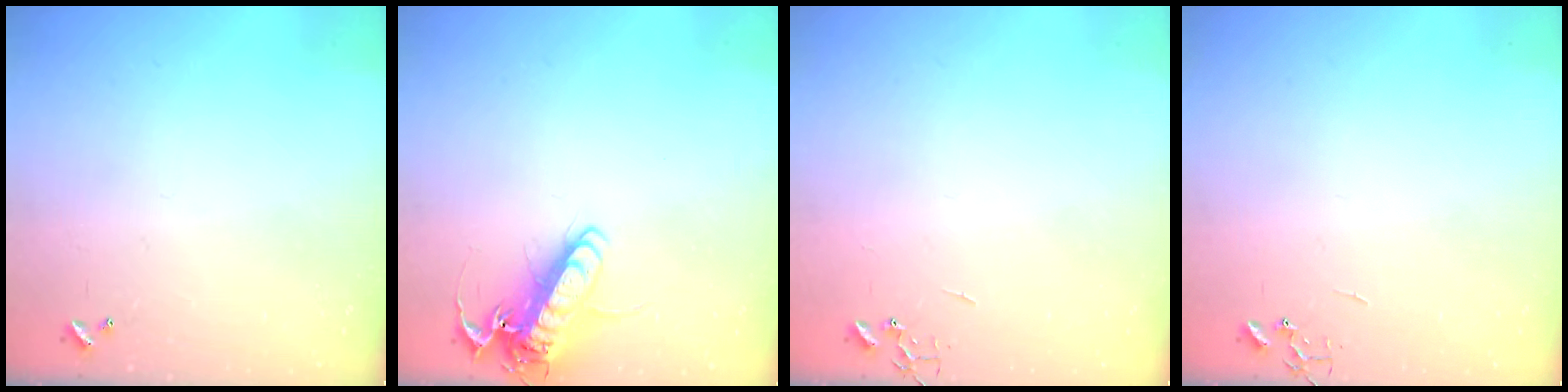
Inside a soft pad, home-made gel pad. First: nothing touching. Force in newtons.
{"total": 15.2, "press": 15.0, "slide": 2.4}
{"total": 0.0}
{"total": 0.0}